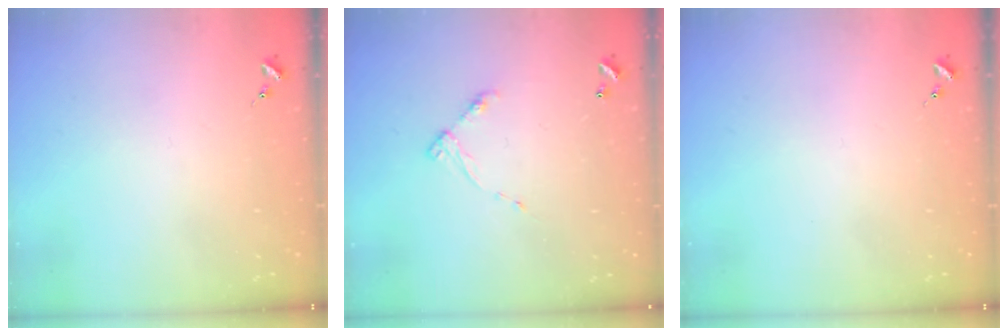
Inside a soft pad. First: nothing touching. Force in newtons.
{"total": 5.9, "press": 5.9, "slide": 0.4}
{"total": 0.0}